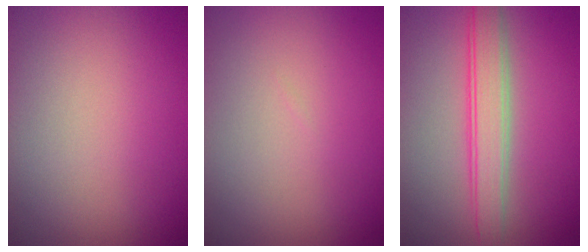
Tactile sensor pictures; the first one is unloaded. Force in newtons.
{"total": 0.0}
{"total": 4.0, "press": 4.0, "slide": 0.1}